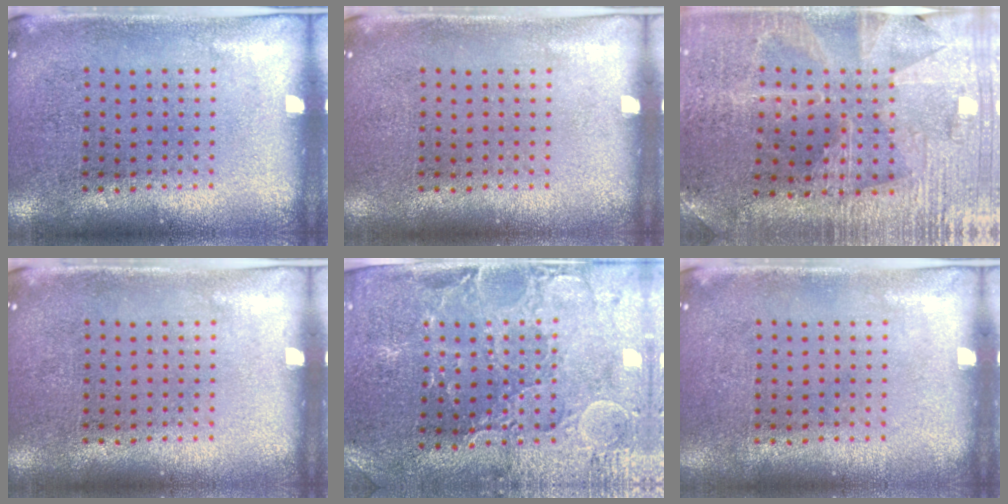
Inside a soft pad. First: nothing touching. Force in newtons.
{"total": 0.0}
{"total": 2.0, "press": 2.0, "slide": 0.3}
{"total": 0.0}
{"total": 1.6, "press": 1.5, "slide": 0.5}
{"total": 0.0}